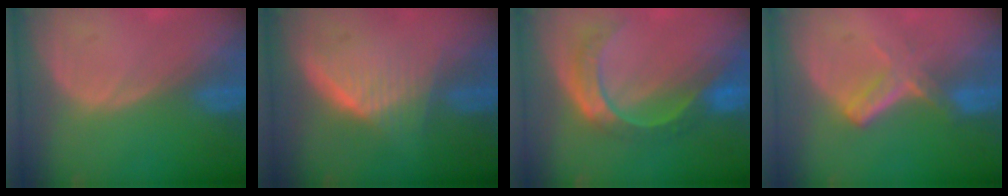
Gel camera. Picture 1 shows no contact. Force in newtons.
{"total": 5.7, "press": 5.6, "slide": 0.8}
{"total": 8.7, "press": 7.3, "slide": 4.7}
{"total": 5.8, "press": 5.1, "slide": 2.9}